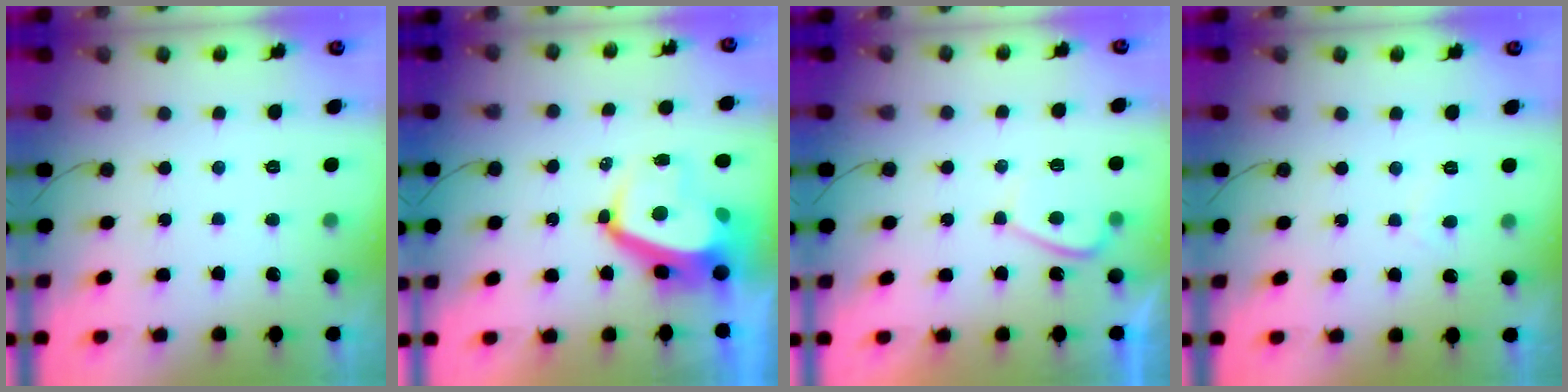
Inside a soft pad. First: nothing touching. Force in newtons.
{"total": 6.4, "press": 6.4, "slide": 0.6}
{"total": 3.2, "press": 3.1, "slide": 0.7}
{"total": 1.4, "press": 1.3, "slide": 0.5}